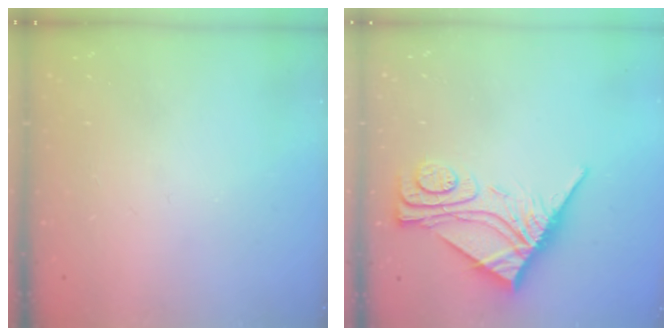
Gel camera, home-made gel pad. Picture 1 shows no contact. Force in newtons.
{"total": 11.3, "press": 11.2, "slide": 1.4}